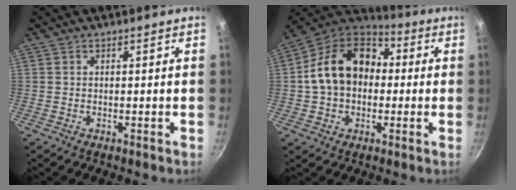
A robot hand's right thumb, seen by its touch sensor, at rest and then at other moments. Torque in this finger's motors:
{"motor_torque": [0.78, 3.07, 1.11, -0.47, 0.15]}